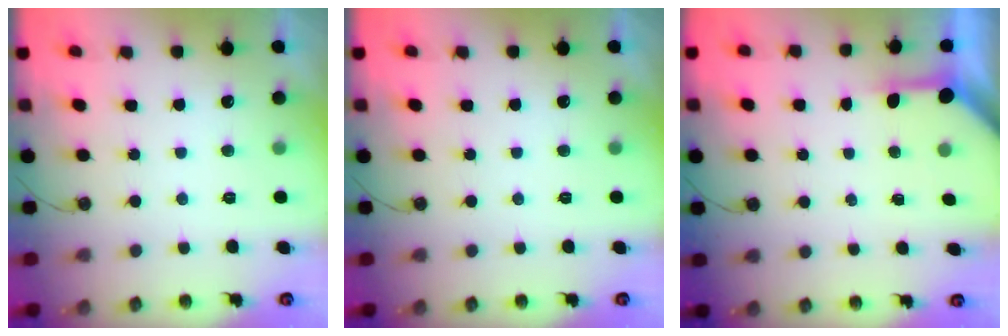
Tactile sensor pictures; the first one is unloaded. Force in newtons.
{"total": 0.0}
{"total": 3.5, "press": 3.4, "slide": 0.4}